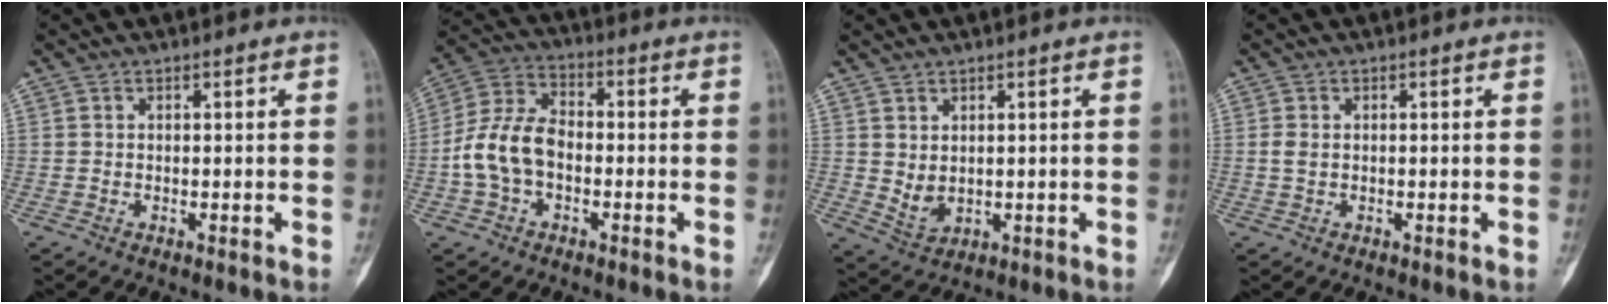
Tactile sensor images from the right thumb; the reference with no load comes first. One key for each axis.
{"total": 10.9, "fx": -2.1, "fy": 7.4, "fz": 7.8, "tx": -0.152, "ty": 0.037, "tz": -0.049}
{"total": 3.8, "fx": 0.5, "fy": 2.5, "fz": 2.7, "tx": -0.038, "ty": -0.010, "tz": 0.023}
{"total": 1.5, "fx": -0.1, "fy": 1.1, "fz": 1.1, "tx": -0.024, "ty": 0.000, "tz": -0.003}